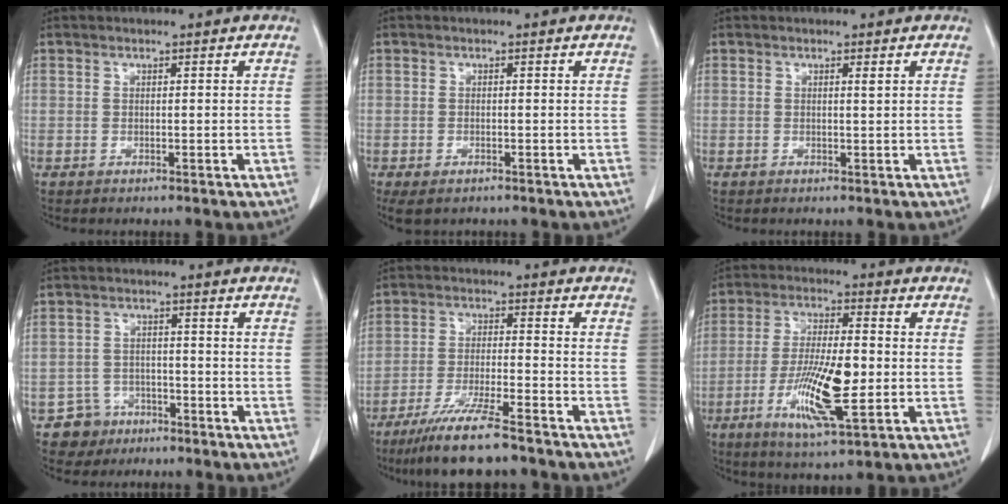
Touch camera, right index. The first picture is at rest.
{"total": 3.0, "force": [-2.0, 1.4, 1.8], "torque": [-0.035, -0.008, -0.026]}
{"total": 0.6, "force": [0.3, -0.1, 0.5], "torque": [-0.011, -0.002, 0.006]}
{"total": 4.5, "force": [-2.9, 3.4, -0.3], "torque": [0.012, 0.013, -0.047]}
{"total": 10.6, "force": [-8.4, 0.6, 6.3], "torque": [-0.112, -0.029, -0.144]}
{"total": 12.4, "force": [-2.9, 2.4, 11.8], "torque": [-0.223, -0.010, -0.049]}